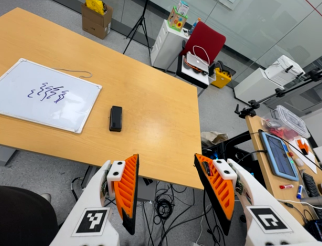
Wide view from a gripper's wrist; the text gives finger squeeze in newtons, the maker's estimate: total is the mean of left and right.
{"total": 0.0}